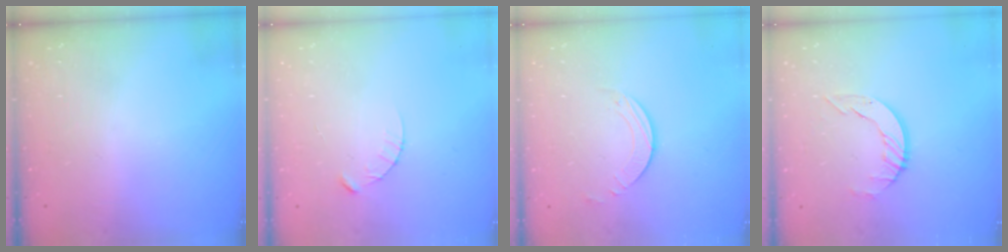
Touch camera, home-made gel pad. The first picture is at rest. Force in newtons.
{"total": 3.1, "press": 3.1, "slide": 0.3}
{"total": 2.5, "press": 2.5, "slide": 0.2}
{"total": 5.2, "press": 5.2, "slide": 0.5}